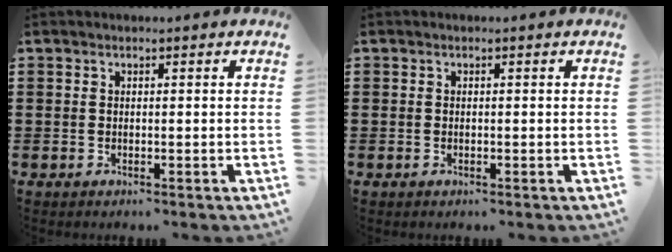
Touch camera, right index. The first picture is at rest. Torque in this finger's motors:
{"motor_torque": [-0.05, 0.11, 0.01, -0.01]}